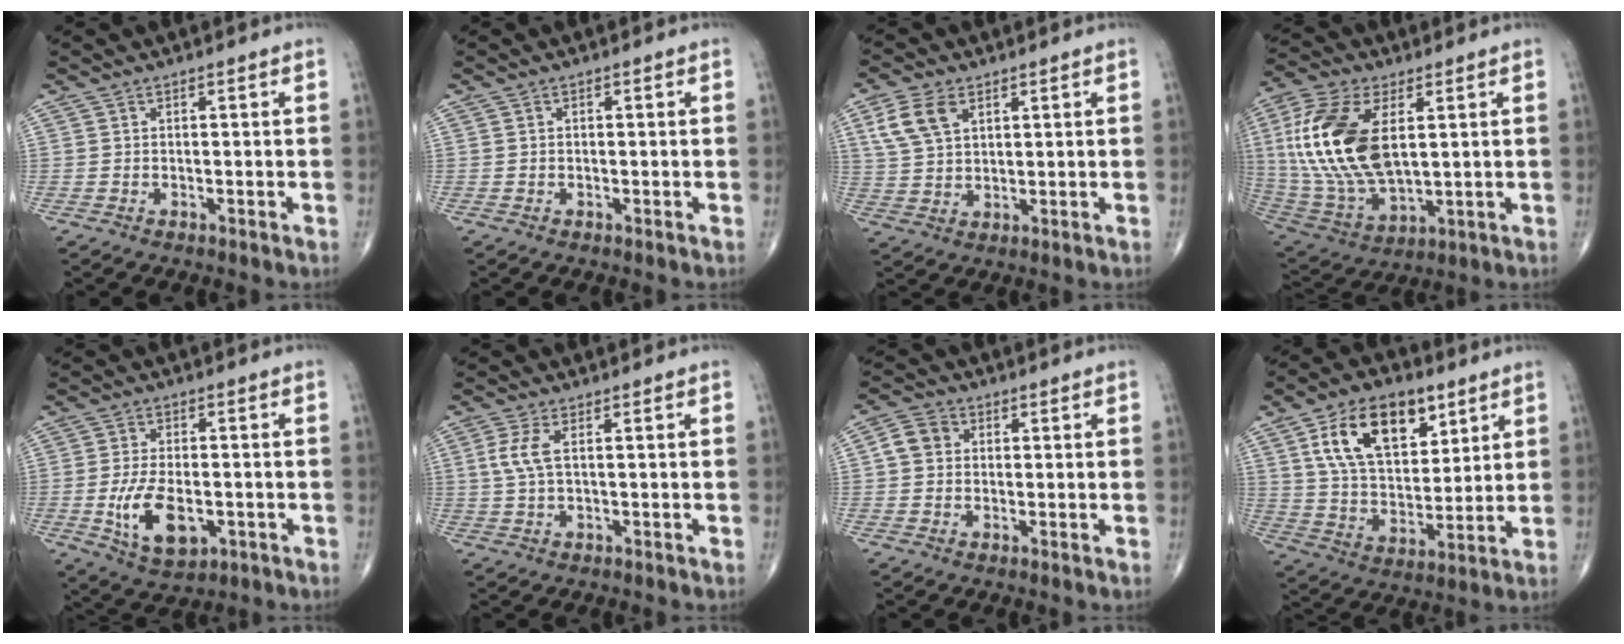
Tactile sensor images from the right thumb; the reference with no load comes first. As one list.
[{"total": 0.0}, {"total": 7.7, "force": [3.4, 4.7, 5.1], "torque": [-0.099, -0.004, 0.071]}, {"total": 21.2, "force": [4.0, 11.1, 17.6], "torque": [-0.375, -0.018, 0.079]}, {"total": 10.3, "force": [-2.6, 5.5, 8.4], "torque": [-0.149, -0.003, -0.034]}, {"total": 4.2, "force": [0.8, 1.5, 3.8], "torque": [-0.105, 0.009, 0.019]}, {"total": 4.5, "force": [0.5, 3.9, 2.3], "torque": [-0.033, 0.012, 0.000]}, {"total": 17.8, "force": [8.2, 10.0, 12.3], "torque": [-0.171, -0.030, 0.151]}]